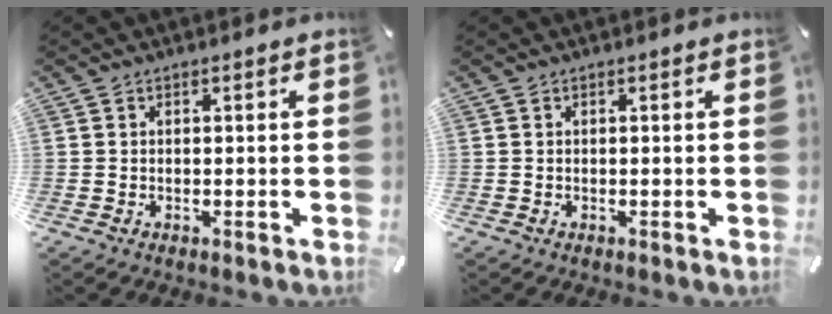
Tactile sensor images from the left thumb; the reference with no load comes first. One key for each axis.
{"total": 0.0}